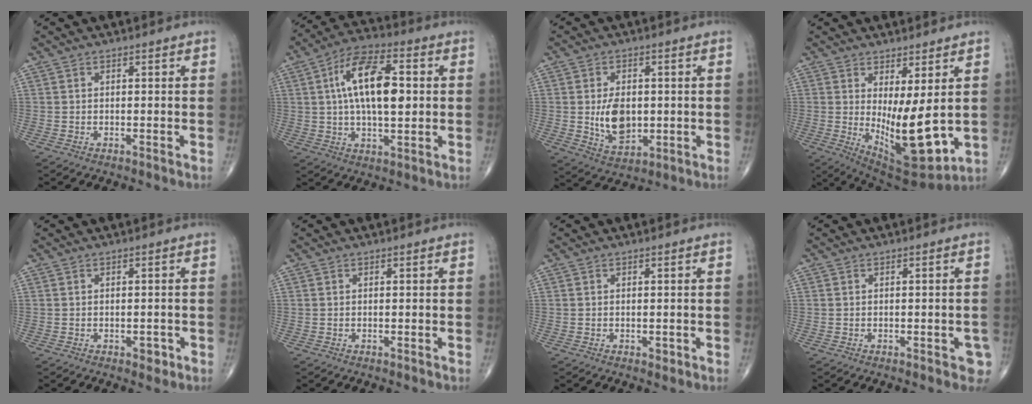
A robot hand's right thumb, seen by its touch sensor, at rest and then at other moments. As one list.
[{"total": 15.4, "force": [2.3, 7.0, 13.5], "torque": [-0.224, 0.012, 0.035]}, {"total": 8.7, "force": [-0.1, 5.5, 6.7], "torque": [-0.096, -0.012, 0.009]}, {"total": 13.2, "force": [0.3, 4.5, 12.4], "torque": [-0.186, -0.034, 0.024]}, {"total": 1.8, "force": [-0.8, 1.1, 1.2], "torque": [-0.006, 0.003, -0.008]}, {"total": 0.0}, {"total": 1.0, "force": [-0.2, 0.7, 0.7], "torque": [-0.004, -0.001, -0.003]}, {"total": 3.2, "force": [-1.3, 1.5, 2.5], "torque": [-0.009, 0.006, -0.014]}]